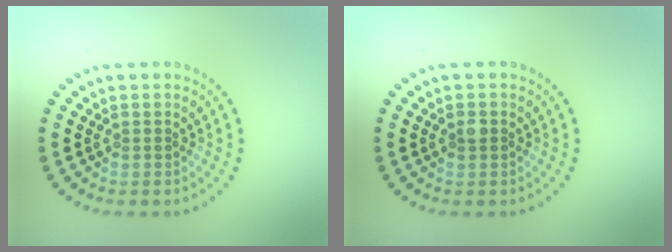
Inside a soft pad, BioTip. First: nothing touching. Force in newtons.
{"total": 0.9, "press": 0.9, "slide": 0.1}